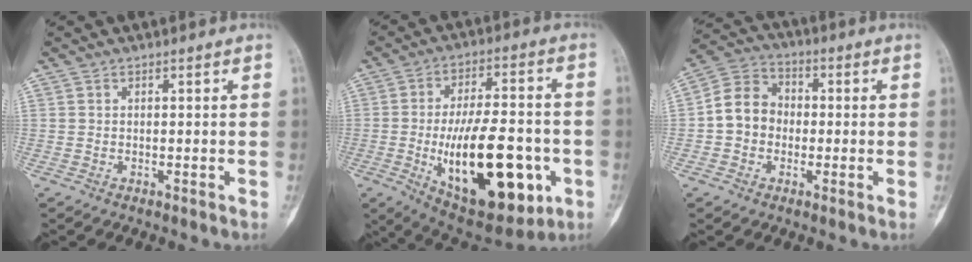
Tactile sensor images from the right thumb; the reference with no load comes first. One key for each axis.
{"total": 24.1, "fx": -6.1, "fy": 10.9, "fz": 20.6, "tx": -0.316, "ty": 0.009, "tz": -0.074}
{"total": 8.8, "fx": -0.8, "fy": 7.5, "fz": 4.4, "tx": -0.058, "ty": 0.034, "tz": -0.030}